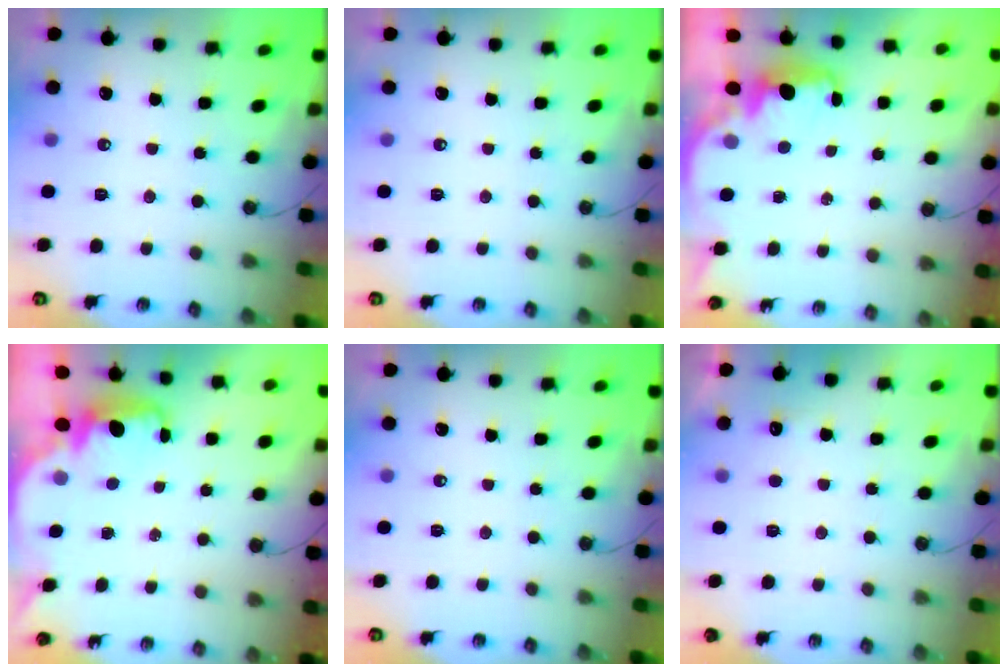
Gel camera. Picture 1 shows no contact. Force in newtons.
{"total": 0.0}
{"total": 2.4, "press": 2.3, "slide": 0.8}
{"total": 2.2, "press": 2.1, "slide": 0.6}
{"total": 0.0}
{"total": 5.2, "press": 5.0, "slide": 1.2}